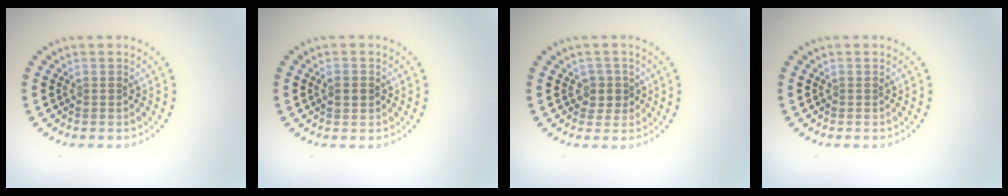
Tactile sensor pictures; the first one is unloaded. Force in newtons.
{"total": 1.2, "press": 1.2, "slide": 0.2}
{"total": 1.7, "press": 1.4, "slide": 1.0}
{"total": 0.0}